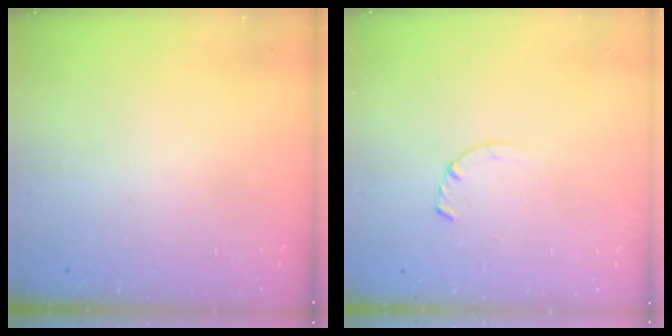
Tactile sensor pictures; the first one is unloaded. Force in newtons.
{"total": 3.3, "press": 3.3, "slide": 0.3}